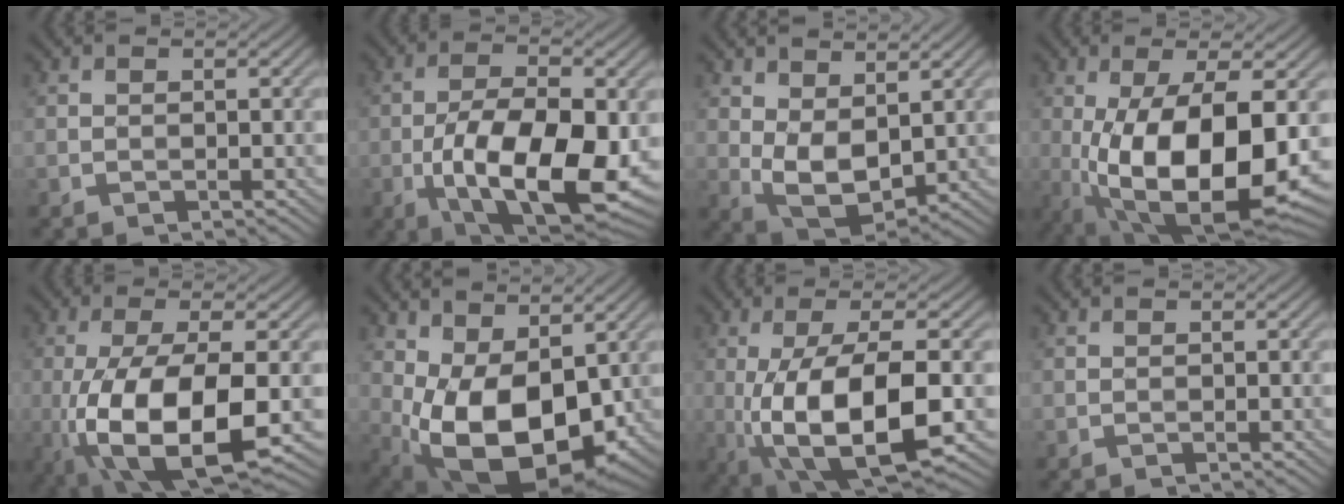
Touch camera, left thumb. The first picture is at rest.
{"total": 14.2, "force": [-4.1, 5.8, 12.2], "torque": [-0.209, -0.017, -0.072]}
{"total": 7.0, "force": [1.7, 3.8, 5.6], "torque": [-0.136, -0.005, 0.038]}
{"total": 15.8, "force": [-2.6, 6.3, 14.2], "torque": [-0.252, -0.017, -0.030]}
{"total": 13.8, "force": [-4.2, 4.6, 12.3], "torque": [-0.250, -0.017, -0.064]}
{"total": 14.8, "force": [-0.8, 8.6, 12.0], "torque": [-0.220, -0.039, 0.002]}
{"total": 13.4, "force": [-2.6, 4.1, 12.5], "torque": [-0.239, -0.006, -0.036]}
{"total": 0.0}